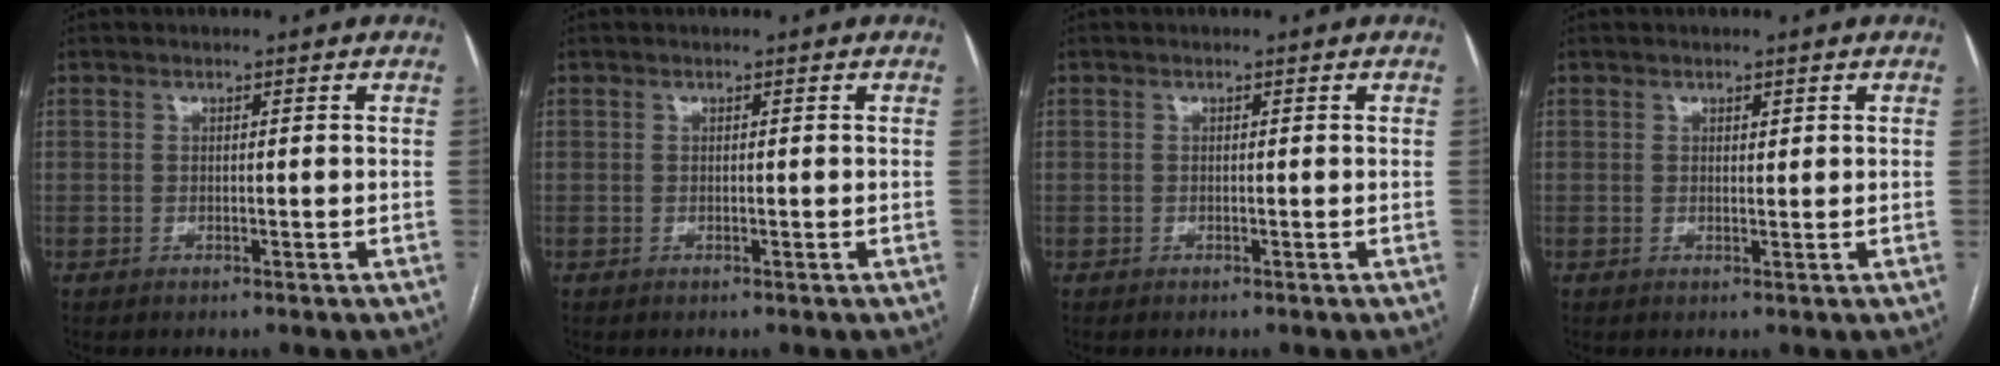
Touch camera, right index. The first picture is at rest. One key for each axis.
{"total": 0.0}
{"total": 0.0}
{"total": 0.8, "fx": 0.5, "fy": 0.4, "fz": 0.5, "tx": -0.006, "ty": -0.003, "tz": 0.007}